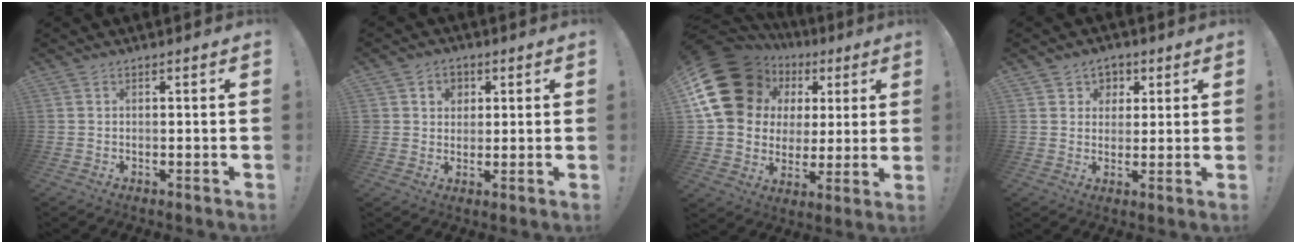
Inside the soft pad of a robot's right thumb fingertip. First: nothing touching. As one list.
[{"total": 5.1, "force": [1.6, 4.8, 0.7], "torque": [-0.014, -0.007, 0.031]}, {"total": 11.0, "force": [4.4, 9.5, 3.2], "torque": [-0.050, -0.021, 0.095]}, {"total": 5.4, "force": [1.8, 5.1, 0.6], "torque": [-0.001, -0.013, 0.034]}]